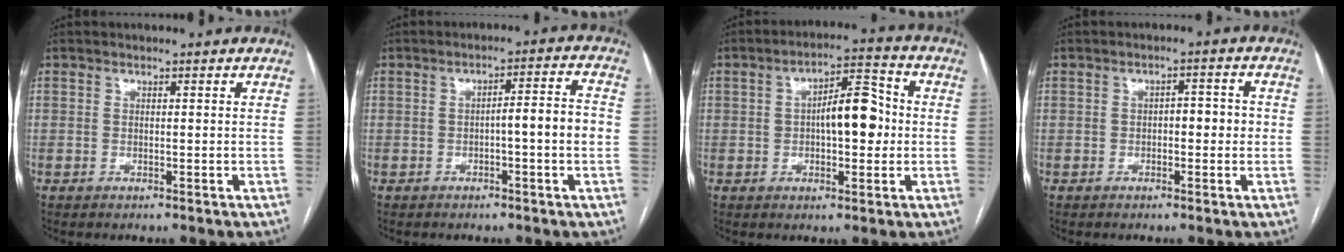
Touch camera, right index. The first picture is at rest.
{"total": 7.3, "force": [-1.5, -0.2, 7.2], "torque": [-0.102, 0.020, -0.020]}
{"total": 9.3, "force": [0.1, 3.3, 8.7], "torque": [-0.135, 0.026, 0.003]}
{"total": 3.6, "force": [-0.3, 1.5, 3.2], "torque": [-0.043, 0.018, -0.005]}